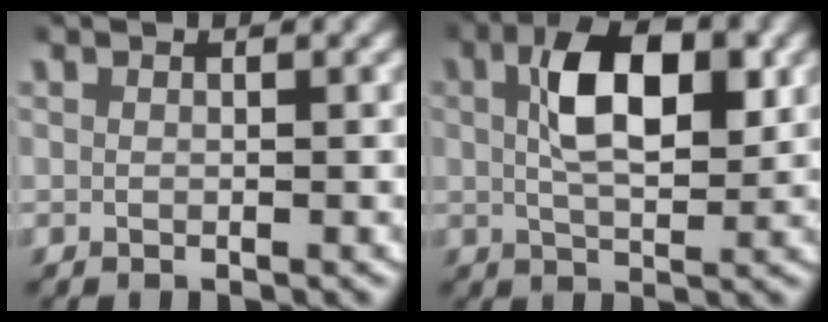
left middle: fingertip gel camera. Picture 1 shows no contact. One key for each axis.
{"total": 6.6, "fx": 1.5, "fy": 3.1, "fz": 5.6, "tx": -0.096, "ty": 0.003, "tz": 0.020}